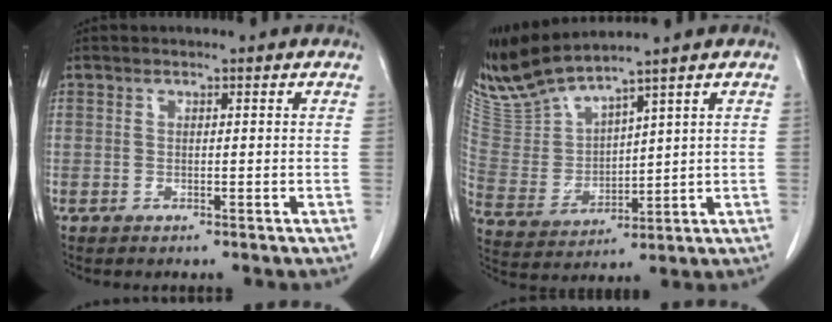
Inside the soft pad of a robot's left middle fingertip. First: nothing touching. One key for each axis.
{"total": 9.2, "fx": 8.6, "fy": -0.2, "fz": 3.2, "tx": -0.084, "ty": -0.001, "tz": 0.188}